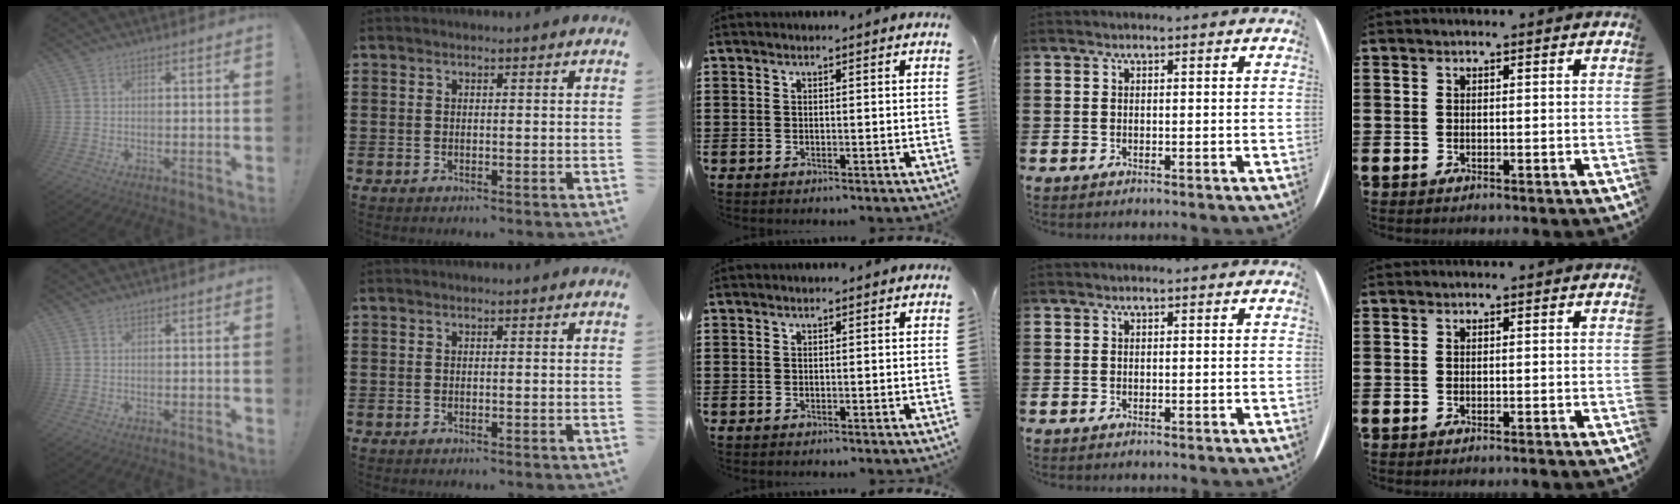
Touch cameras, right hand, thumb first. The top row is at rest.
{}